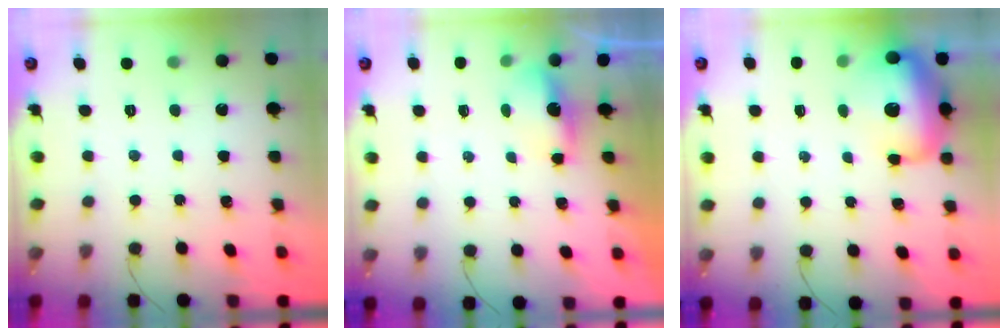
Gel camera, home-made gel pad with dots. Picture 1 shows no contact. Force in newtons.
{"total": 3.8, "press": 3.7, "slide": 0.8}
{"total": 22.4, "press": 19.2, "slide": 11.5}